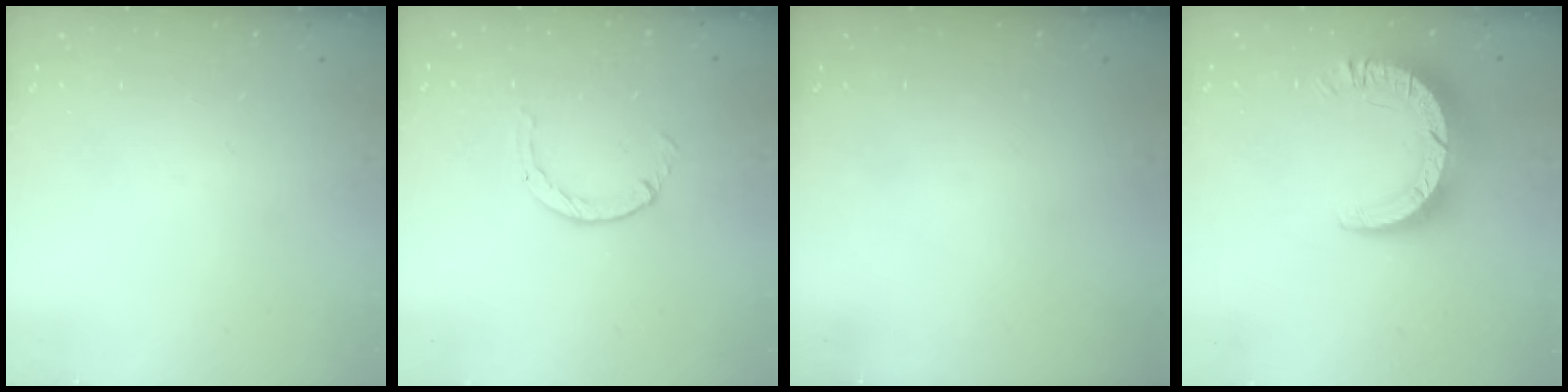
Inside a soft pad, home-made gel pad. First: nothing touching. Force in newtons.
{"total": 2.1, "press": 2.1, "slide": 0.3}
{"total": 0.0}
{"total": 11.5, "press": 11.5, "slide": 1.0}